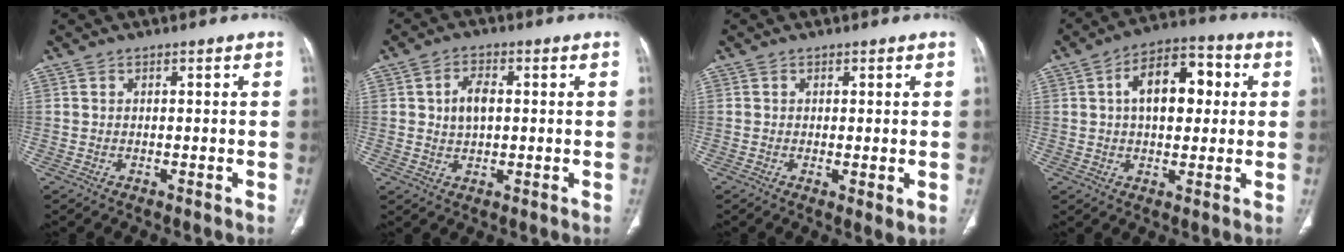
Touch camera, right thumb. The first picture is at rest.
{"total": 5.2, "force": [0.8, 3.3, 3.9], "torque": [-0.063, 0.003, 0.014]}
{"total": 2.8, "force": [-0.2, 0.8, 2.6], "torque": [-0.048, -0.013, -0.005]}
{"total": 12.7, "force": [2.4, 7.4, 10.1], "torque": [-0.129, 0.023, 0.030]}